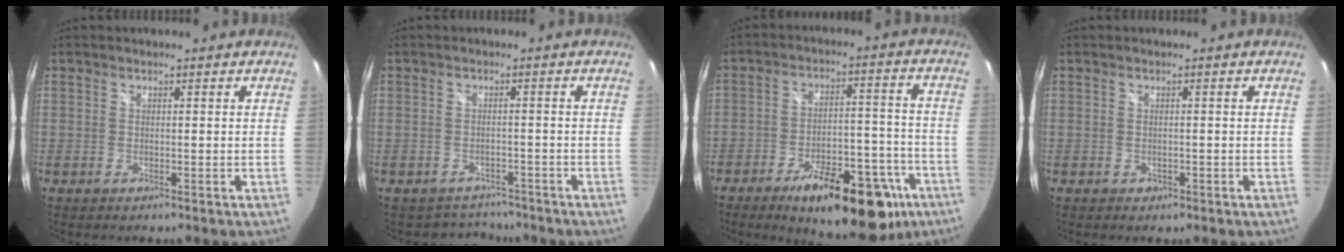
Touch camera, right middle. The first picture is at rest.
{"total": 4.3, "force": [-3.7, 2.2, -0.2], "torque": [-0.005, 0.007, -0.055]}
{"total": 19.8, "force": [-12.2, 7.8, 13.6], "torque": [-0.193, 0.003, -0.158]}
{"total": 0.8, "force": [-0.1, 0.7, 0.3], "torque": [-0.004, -0.002, -0.001]}